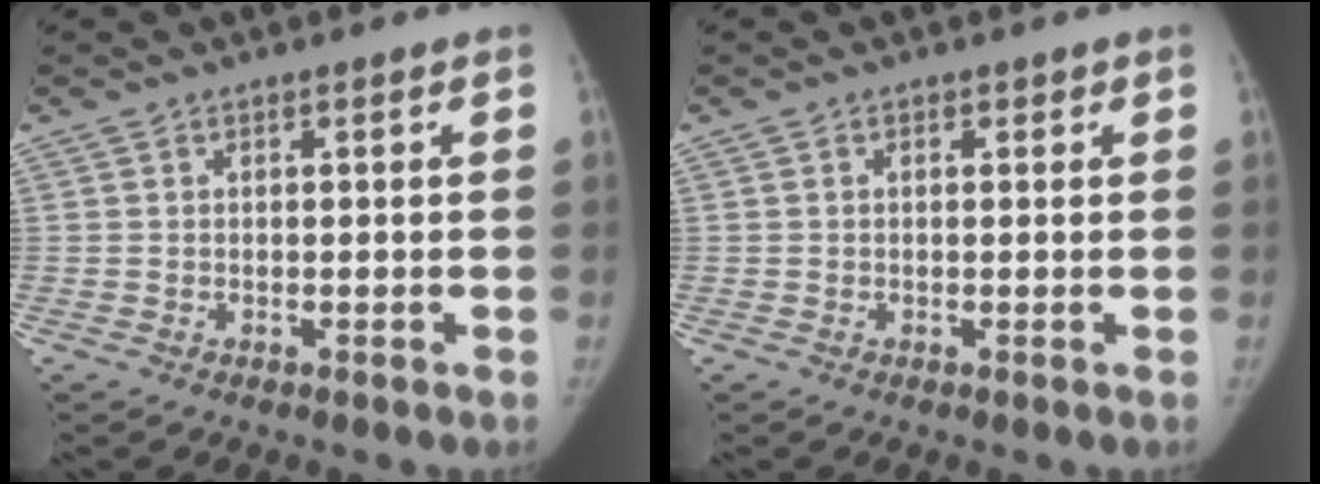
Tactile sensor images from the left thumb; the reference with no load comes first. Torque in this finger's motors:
{"motor_torque": [-0.14, -0.05, -0.33, 0.17, -0.03]}